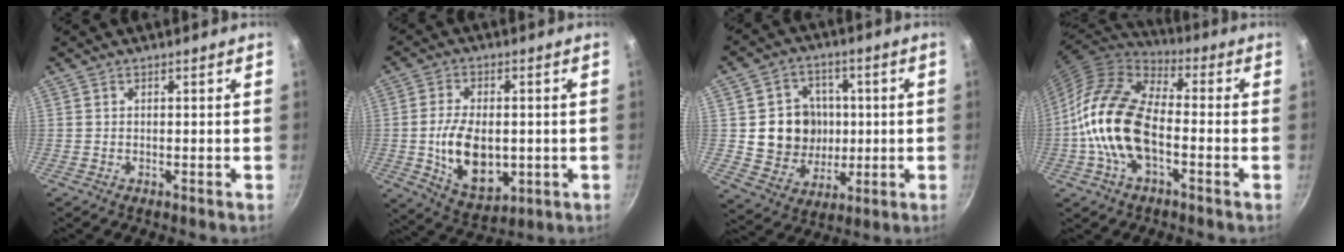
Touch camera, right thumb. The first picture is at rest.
{"total": 13.2, "force": [-1.1, 8.1, 10.3], "torque": [-0.166, -0.006, -0.006]}
{"total": 13.0, "force": [0.4, 11.7, 5.6], "torque": [-0.055, 0.003, 0.016]}
{"total": 17.8, "force": [-3.5, 9.8, 14.5], "torque": [-0.255, 0.036, -0.080]}